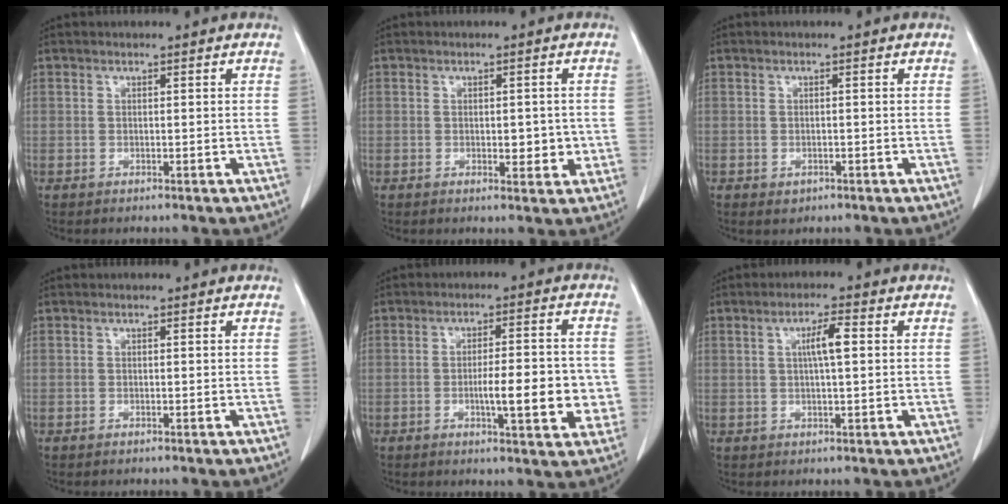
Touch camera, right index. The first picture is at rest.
{"total": 3.2, "force": [-0.3, 1.8, 2.6], "torque": [-0.028, -0.001, 0.003]}
{"total": 1.2, "force": [-0.6, 0.9, 0.6], "torque": [-0.009, 0.001, -0.002]}
{"total": 0.0}
{"total": 9.1, "force": [-1.7, 2.1, 8.7], "torque": [-0.121, 0.005, -0.018]}
{"total": 4.0, "force": [0.7, 0.3, 3.9], "torque": [-0.069, 0.005, 0.011]}